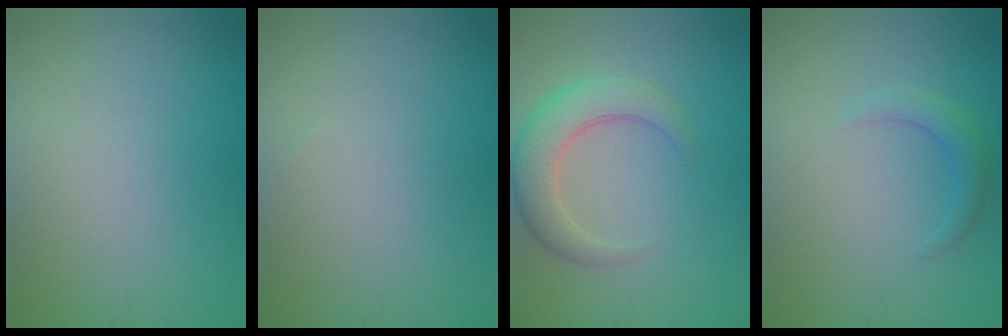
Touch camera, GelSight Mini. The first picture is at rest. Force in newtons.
{"total": 0.0}
{"total": 5.4, "press": 5.4, "slide": 0.1}
{"total": 1.8, "press": 1.8, "slide": 0.2}